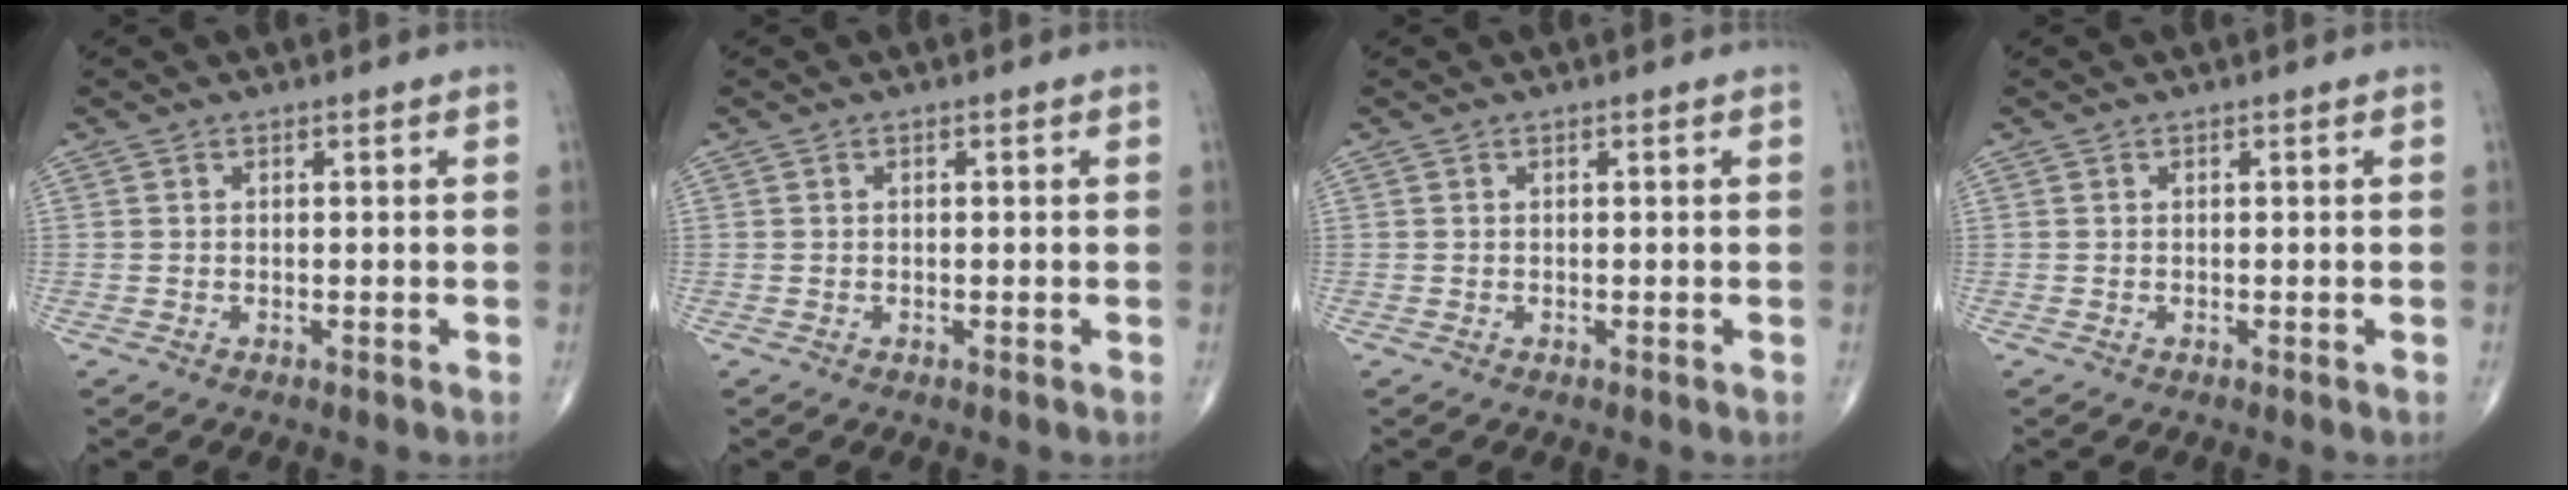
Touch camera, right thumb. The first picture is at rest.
{"total": 0.0}
{"total": 0.0}
{"total": 0.0}